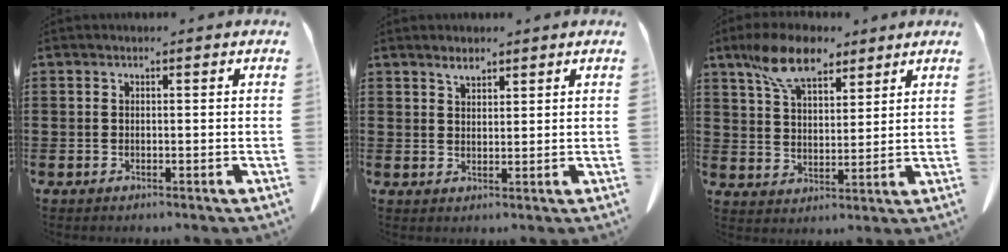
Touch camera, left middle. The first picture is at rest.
{"total": 2.1, "force": [1.8, 0.7, 0.9], "torque": [-0.013, -0.001, 0.031]}
{"total": 9.7, "force": [6.9, 4.1, 5.4], "torque": [-0.119, -0.006, 0.128]}